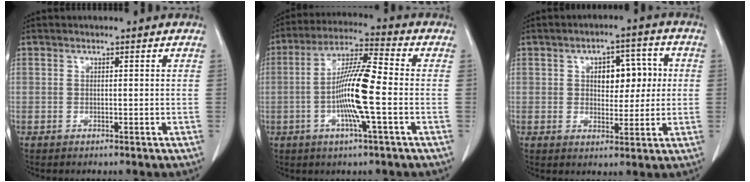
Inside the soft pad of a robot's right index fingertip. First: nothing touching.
{"total": 11.7, "force": [-2.2, 0.3, 11.5], "torque": [-0.219, 0.002, -0.050]}
{"total": 7.3, "force": [1.2, 4.0, 6.0], "torque": [-0.076, 0.024, 0.022]}